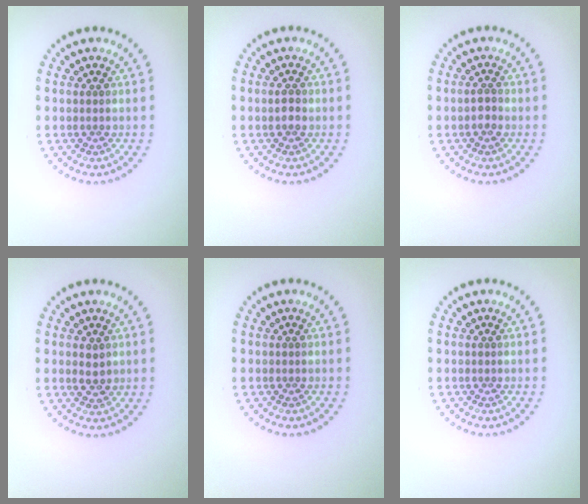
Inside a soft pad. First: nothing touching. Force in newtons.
{"total": 1.0, "press": 1.0, "slide": 0.1}
{"total": 1.2, "press": 1.1, "slide": 0.4}
{"total": 1.5, "press": 1.4, "slide": 0.2}
{"total": 0.0}
{"total": 0.0}